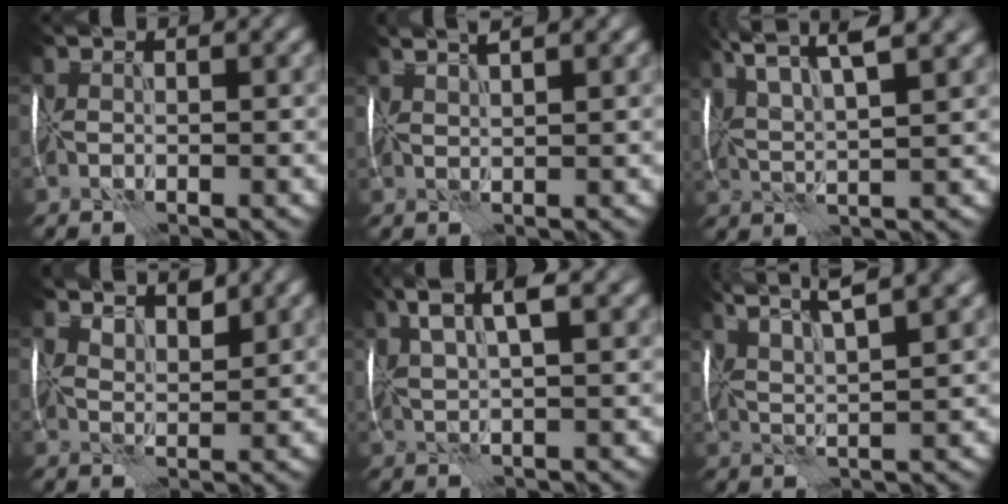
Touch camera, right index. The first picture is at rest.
{"total": 3.0, "force": [2.3, 0.3, 1.8], "torque": [-0.026, 0.021, 0.034]}
{"total": 7.2, "force": [4.8, 1.1, 5.2], "torque": [-0.085, 0.023, 0.081]}
{"total": 3.0, "force": [2.8, 0.6, 0.8], "torque": [-0.012, 0.000, 0.054]}
{"total": 6.1, "force": [3.6, 1.2, 4.8], "torque": [-0.090, 0.021, 0.060]}
{"total": 9.5, "force": [6.9, 1.9, 6.3], "torque": [-0.093, 0.036, 0.087]}